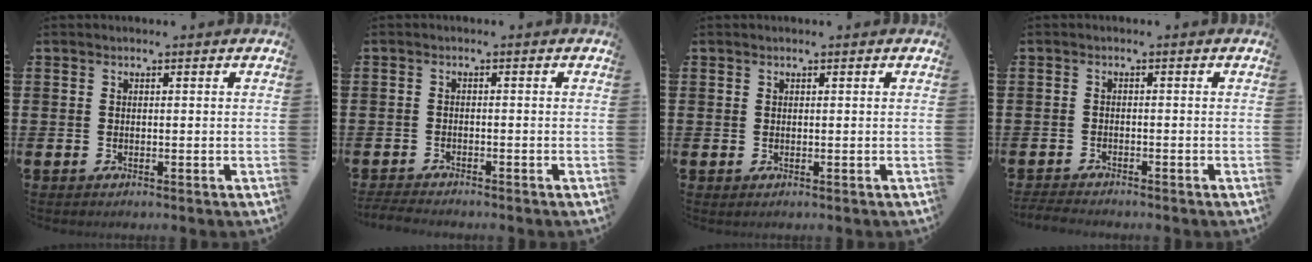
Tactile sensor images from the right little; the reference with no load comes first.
{"total": 1.6, "force": [-1.5, 0.1, 0.1], "torque": [-0.006, 0.002, -0.032]}
{"total": 0.0}
{"total": 1.5, "force": [-1.5, 0.1, 0.0], "torque": [-0.005, 0.003, -0.033]}